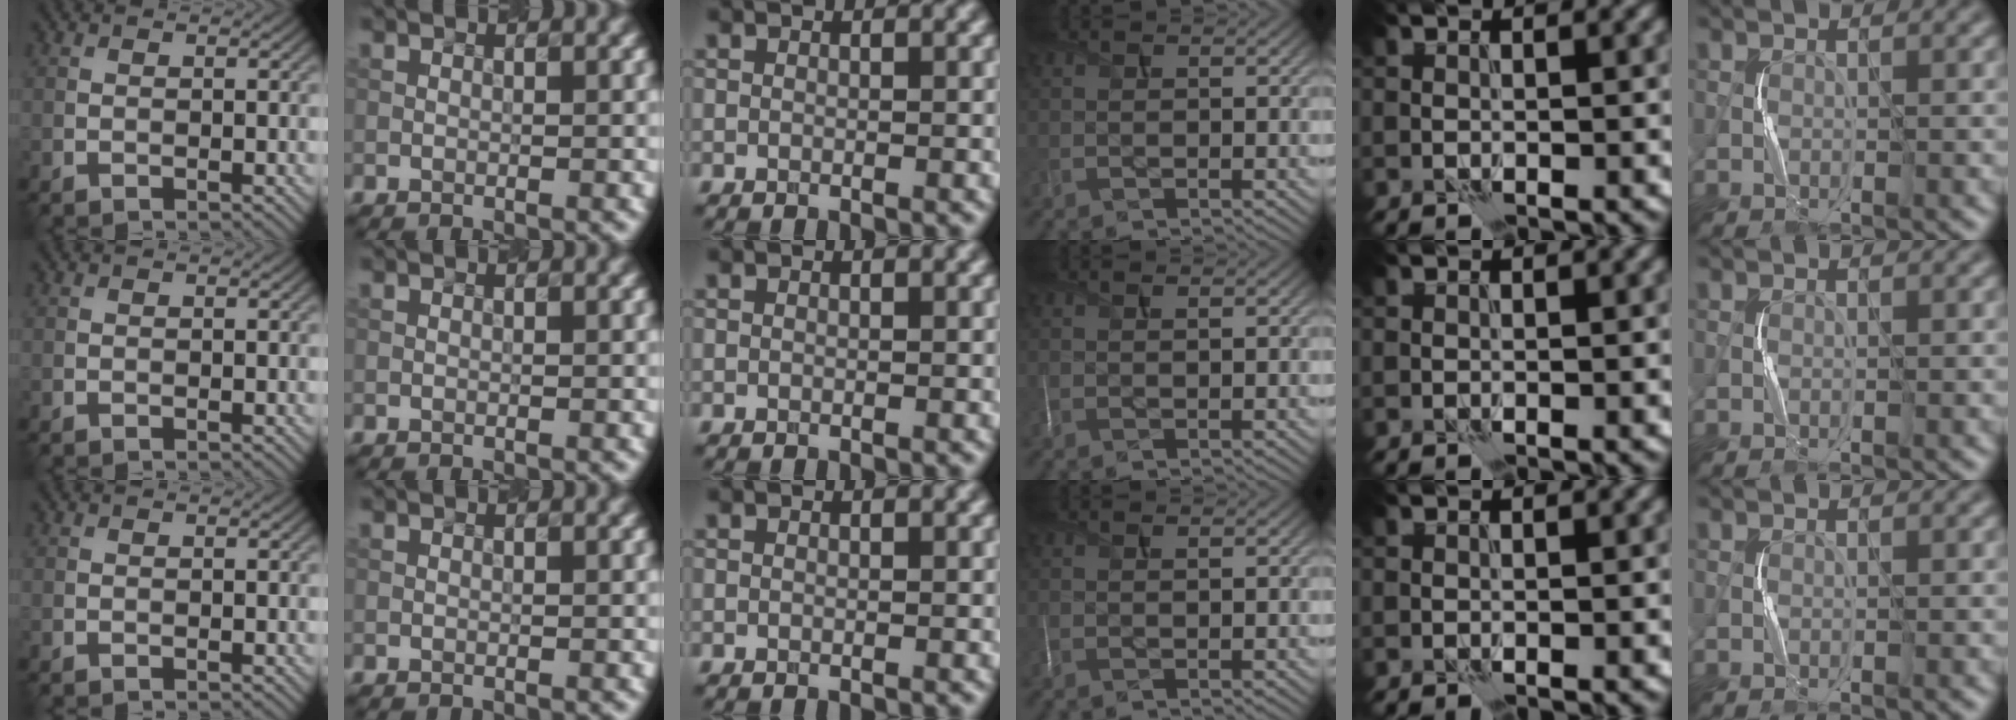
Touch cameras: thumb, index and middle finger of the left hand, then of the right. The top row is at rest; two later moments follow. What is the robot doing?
{"motion": "squeeze", "object": "paper clamp"}